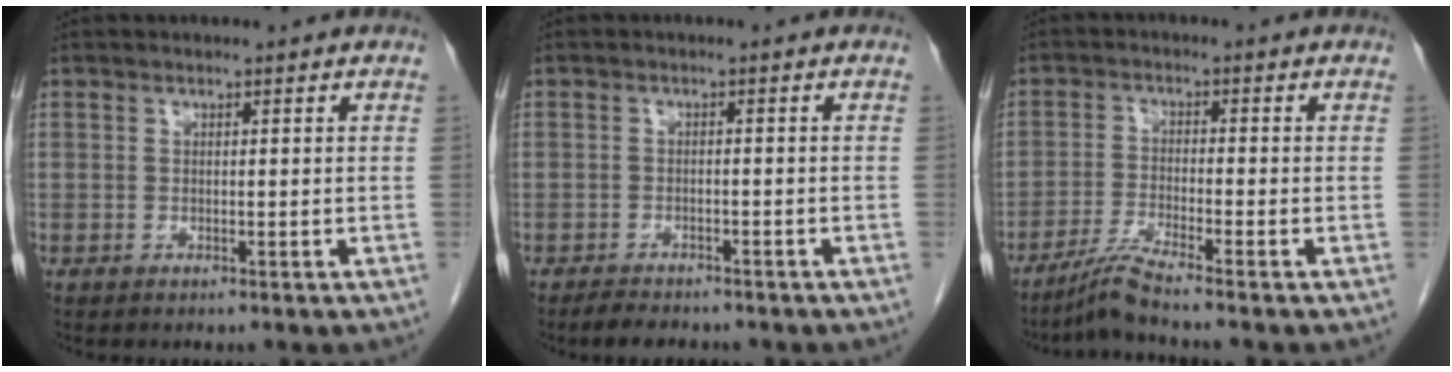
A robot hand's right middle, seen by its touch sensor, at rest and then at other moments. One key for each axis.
{"total": 3.8, "fx": -3.3, "fy": 1.4, "fz": 1.3, "tx": -0.026, "ty": -0.004, "tz": -0.050}
{"total": 4.5, "fx": -3.8, "fy": -1.6, "fz": 1.7, "tx": -0.040, "ty": -0.023, "tz": -0.081}